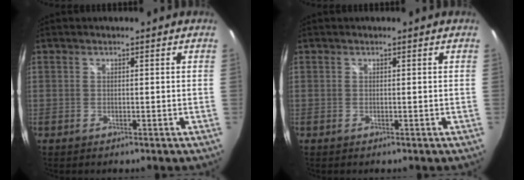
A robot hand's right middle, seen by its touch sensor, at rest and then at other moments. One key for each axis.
{"total": 0.0}